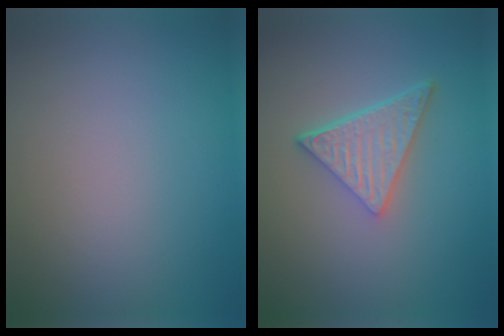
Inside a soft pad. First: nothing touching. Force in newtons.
{"total": 4.7, "press": 3.4, "slide": 3.3}